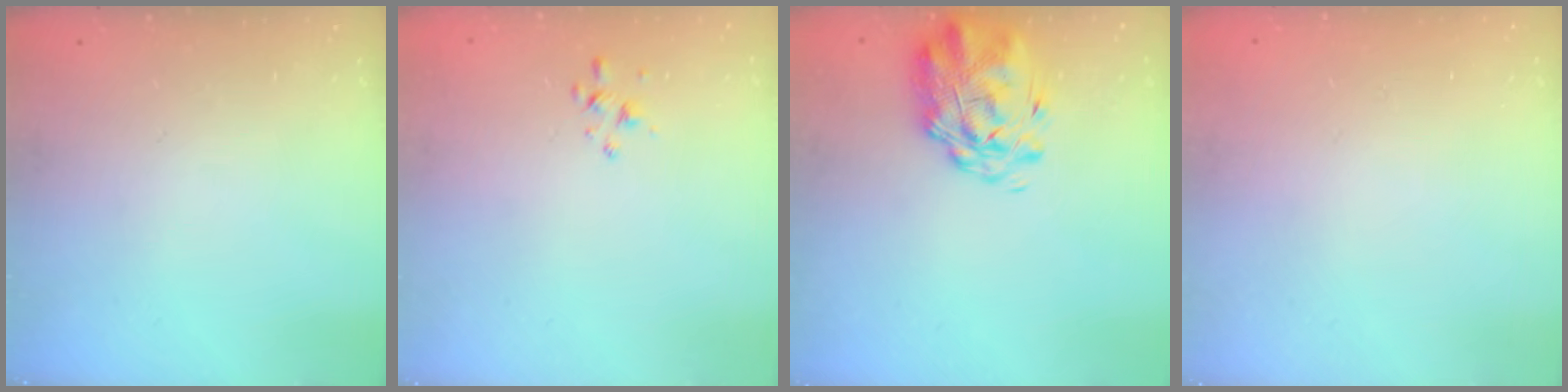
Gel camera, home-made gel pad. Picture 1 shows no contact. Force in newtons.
{"total": 2.1, "press": 2.0, "slide": 0.6}
{"total": 3.2, "press": 2.6, "slide": 1.8}
{"total": 1.8, "press": 1.8, "slide": 0.2}